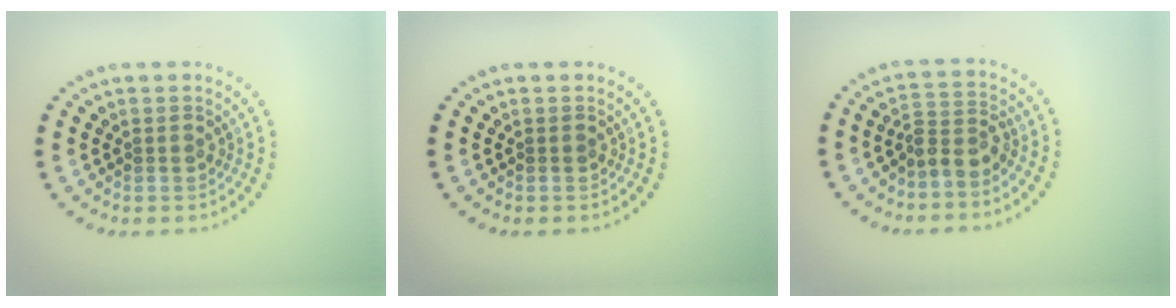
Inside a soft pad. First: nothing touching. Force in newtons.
{"total": 0.0}
{"total": 2.7, "press": 2.0, "slide": 1.8}